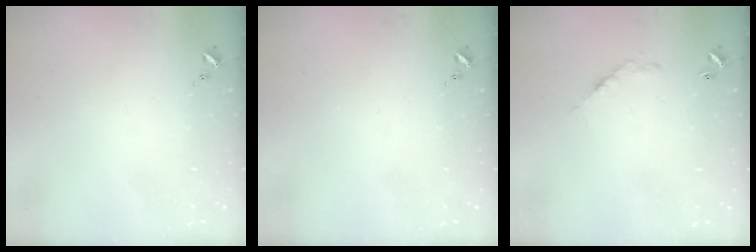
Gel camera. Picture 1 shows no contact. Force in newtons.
{"total": 0.0}
{"total": 5.1, "press": 5.1, "slide": 0.4}